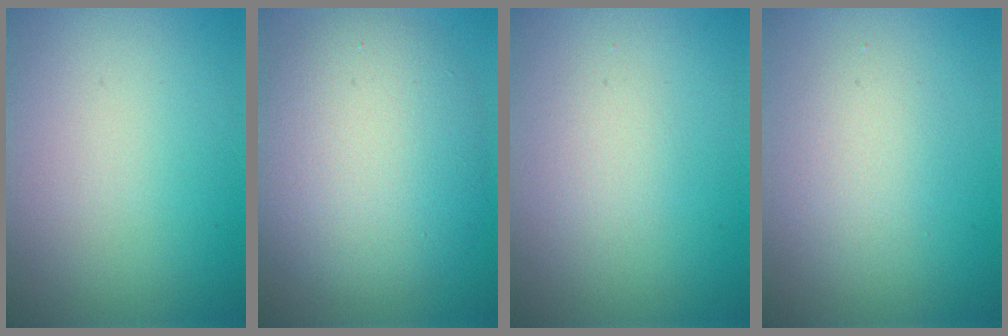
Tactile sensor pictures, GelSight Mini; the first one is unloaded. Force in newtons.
{"total": 8.5, "press": 8.4, "slide": 0.4}
{"total": 1.4, "press": 1.3, "slide": 0.1}
{"total": 2.2, "press": 2.2, "slide": 0.2}